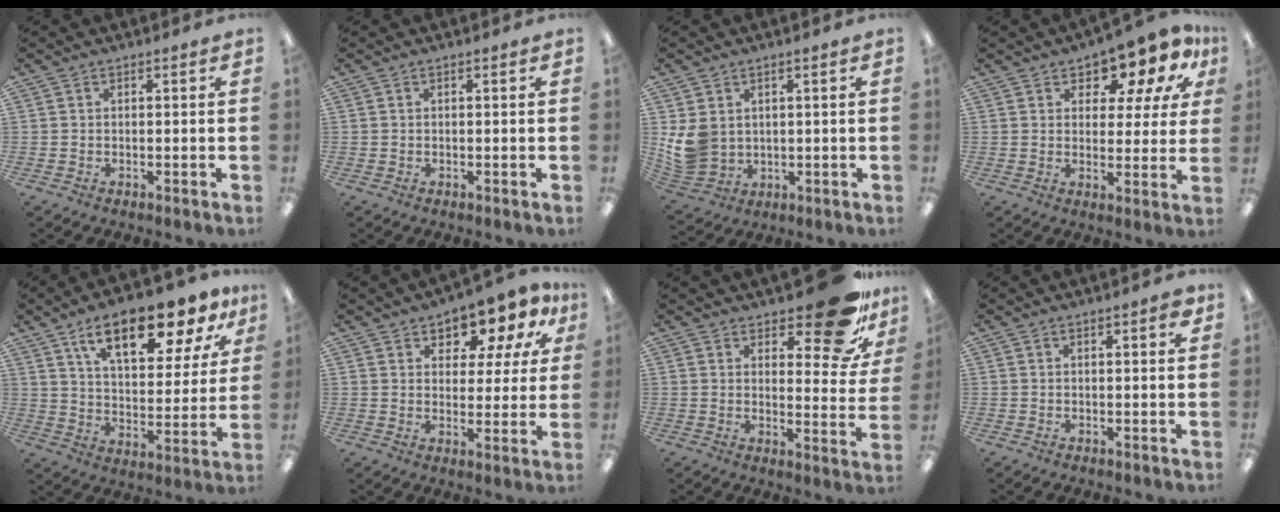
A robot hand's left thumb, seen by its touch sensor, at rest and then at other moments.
{"total": 0.0}
{"total": 8.1, "force": [1.7, 6.9, 3.9], "torque": [-0.098, -0.006, 0.039]}
{"total": 9.5, "force": [7.2, 4.7, 4.1], "torque": [-0.067, -0.050, 0.128]}
{"total": 17.8, "force": [11.9, 6.8, 11.3], "torque": [-0.176, -0.058, 0.197]}
{"total": 9.2, "force": [7.1, 4.7, 3.5], "torque": [-0.057, -0.047, 0.126]}
{"total": 15.5, "force": [10.6, 5.4, 9.8], "torque": [-0.124, -0.071, 0.177]}
{"total": 1.9, "force": [1.0, 0.5, 1.5], "torque": [-0.023, 0.000, 0.015]}